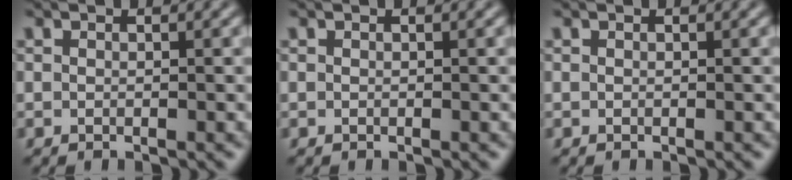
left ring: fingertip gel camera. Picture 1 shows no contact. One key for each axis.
{"total": 0.0}
{"total": 0.0}